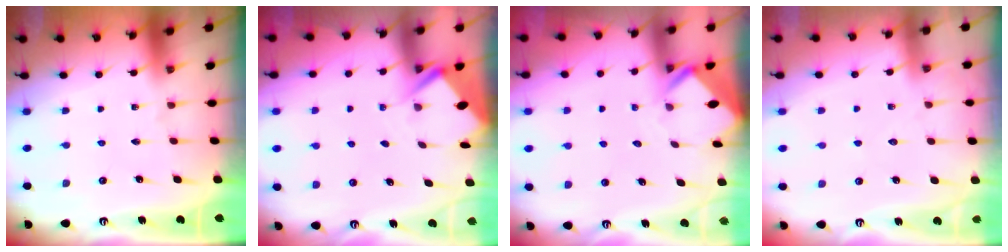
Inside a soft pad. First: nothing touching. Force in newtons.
{"total": 2.8, "press": 2.8, "slide": 0.3}
{"total": 2.6, "press": 2.6, "slide": 0.1}
{"total": 4.9, "press": 4.9, "slide": 0.6}